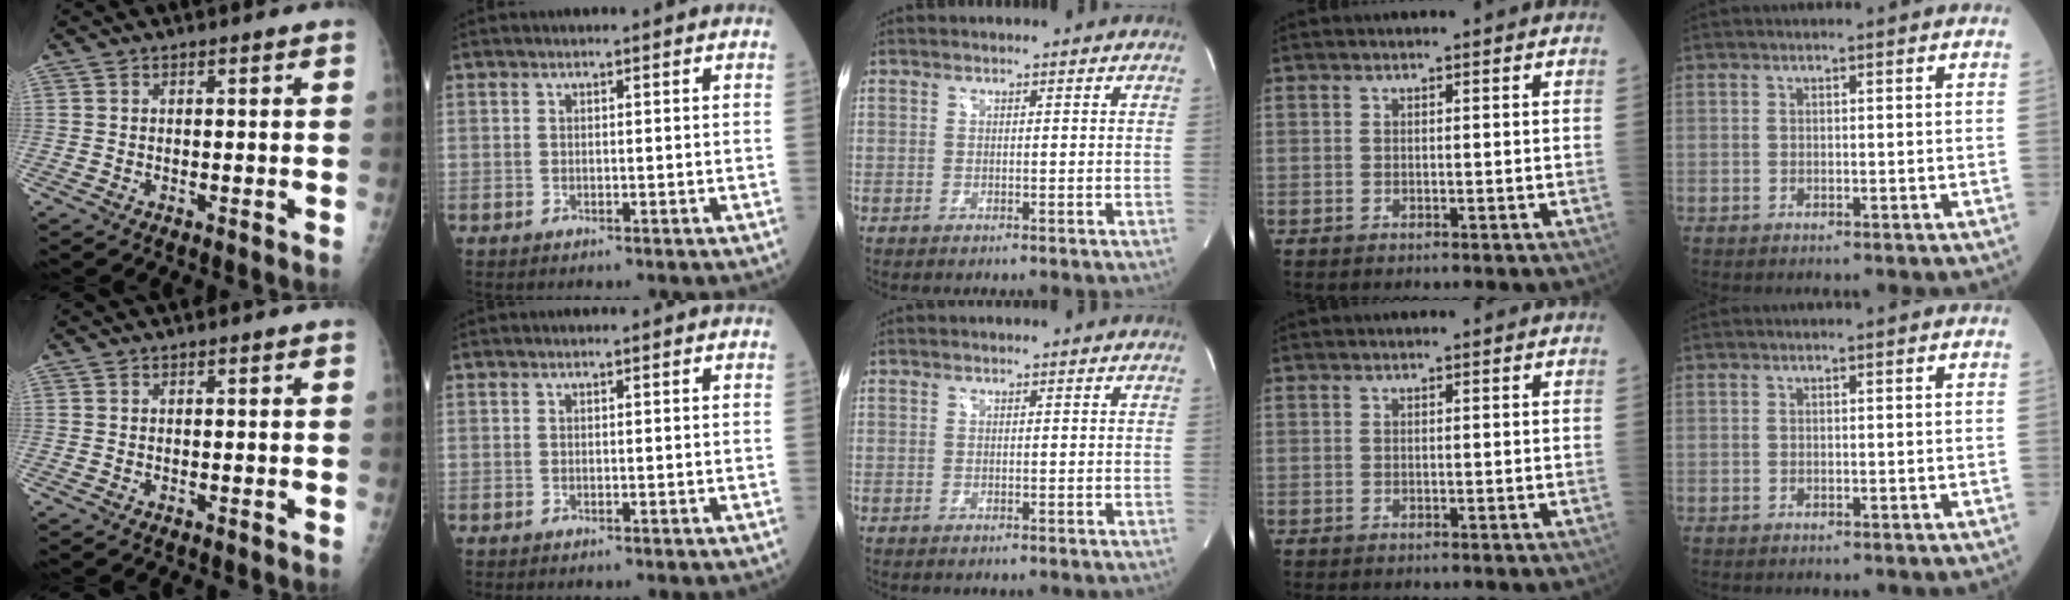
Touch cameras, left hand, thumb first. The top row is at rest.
{}